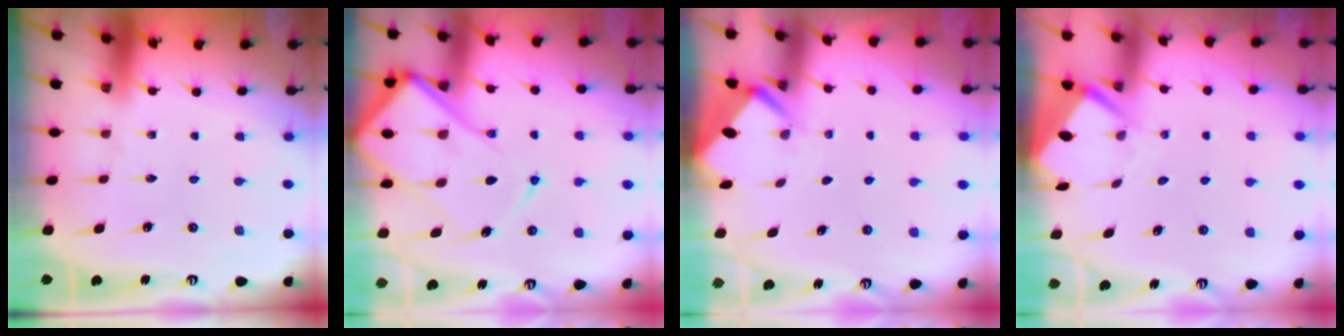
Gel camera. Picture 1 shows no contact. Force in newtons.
{"total": 16.4, "press": 16.3, "slide": 1.8}
{"total": 2.9, "press": 2.9, "slide": 0.4}
{"total": 3.4, "press": 3.4, "slide": 0.3}